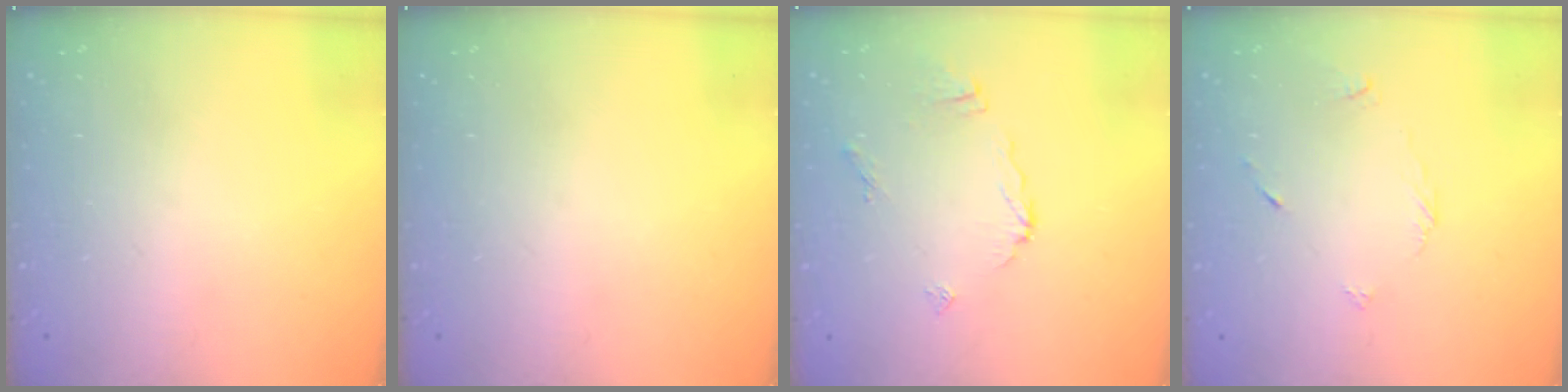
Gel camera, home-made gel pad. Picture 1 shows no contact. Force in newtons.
{"total": 0.0}
{"total": 6.7, "press": 6.7, "slide": 0.5}
{"total": 4.0, "press": 4.0, "slide": 0.4}